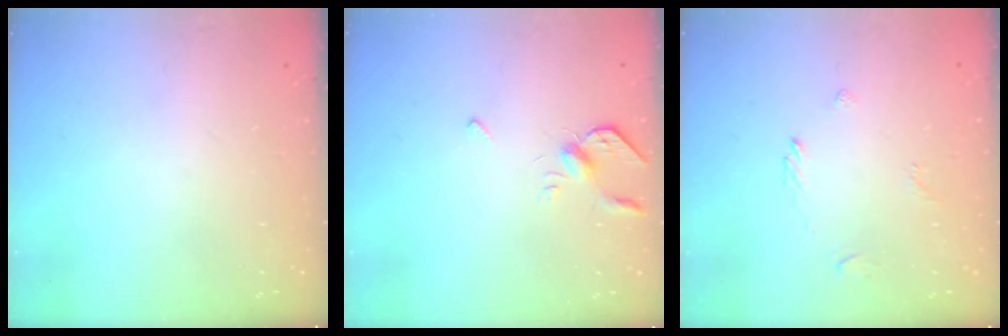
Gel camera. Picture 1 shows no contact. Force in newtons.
{"total": 4.1, "press": 4.0, "slide": 0.9}
{"total": 2.6, "press": 2.5, "slide": 0.8}